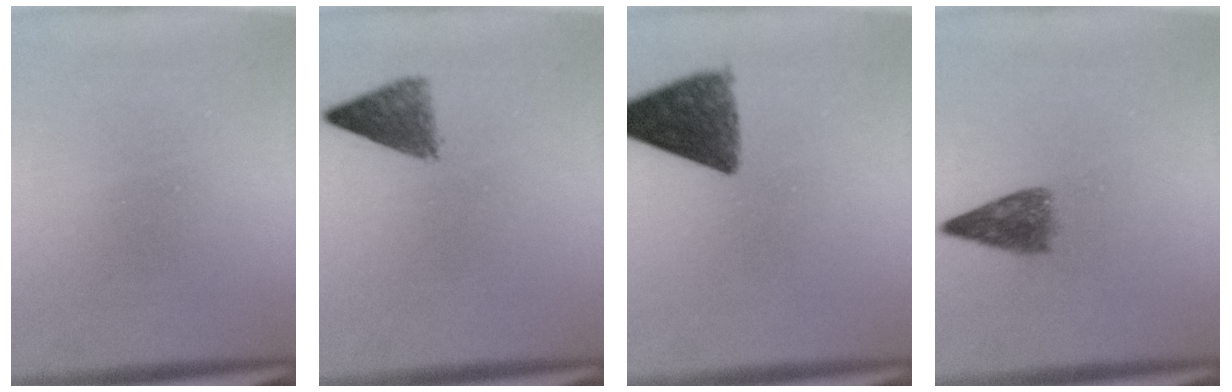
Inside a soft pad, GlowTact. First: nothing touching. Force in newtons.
{"total": 4.2}
{"total": 9.7}
{"total": 4.1}